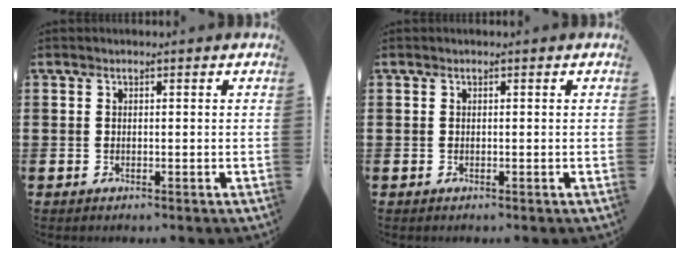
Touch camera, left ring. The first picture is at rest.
{"total": 0.0}